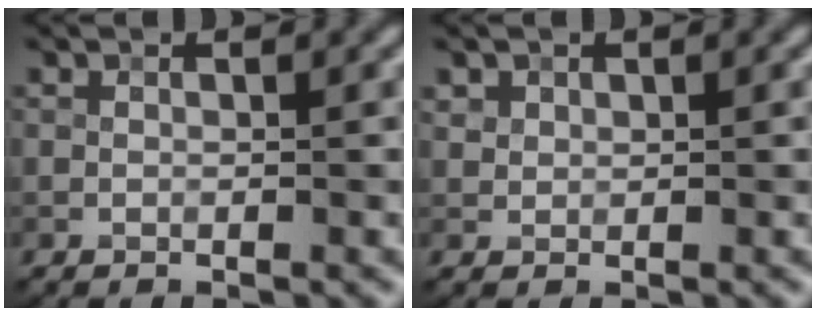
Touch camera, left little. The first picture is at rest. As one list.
[{"total": 0.9, "force": [0.5, 0.8, 0.1], "torque": [0.001, -0.002, 0.013]}]